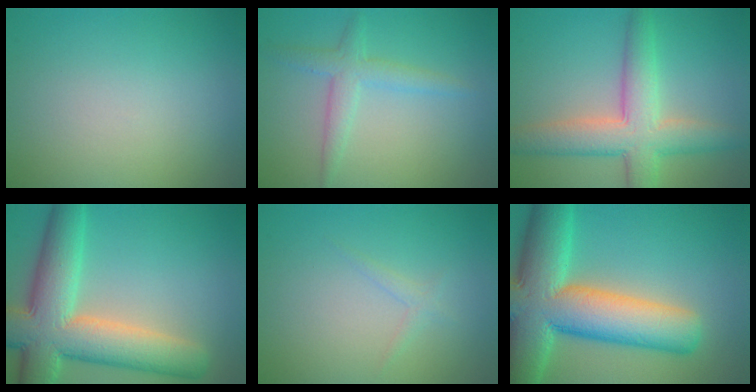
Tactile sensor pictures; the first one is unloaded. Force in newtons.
{"total": 2.5, "press": 2.5, "slide": 0.1}
{"total": 6.2, "press": 6.2, "slide": 0.2}
{"total": 10.1, "press": 10.1, "slide": 0.8}
{"total": 0.8, "press": 0.8, "slide": 0.0}
{"total": 13.0, "press": 13.0, "slide": 1.0}